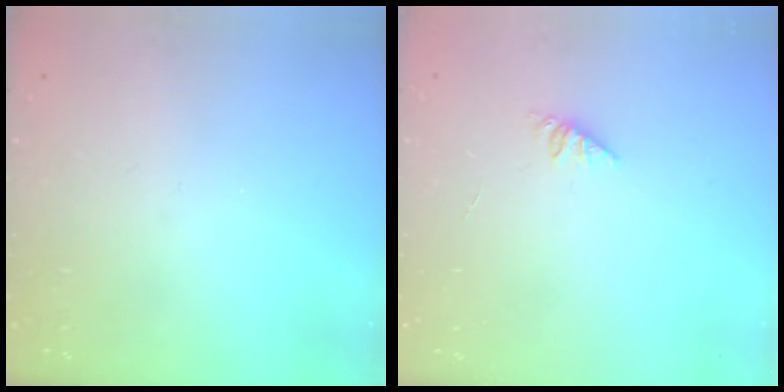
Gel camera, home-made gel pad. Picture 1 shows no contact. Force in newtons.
{"total": 1.0, "press": 1.0, "slide": 0.3}